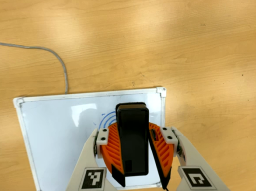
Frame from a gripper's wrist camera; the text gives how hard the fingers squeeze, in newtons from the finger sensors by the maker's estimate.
{"total": 9.0, "left": 8.9, "right": 9.1}